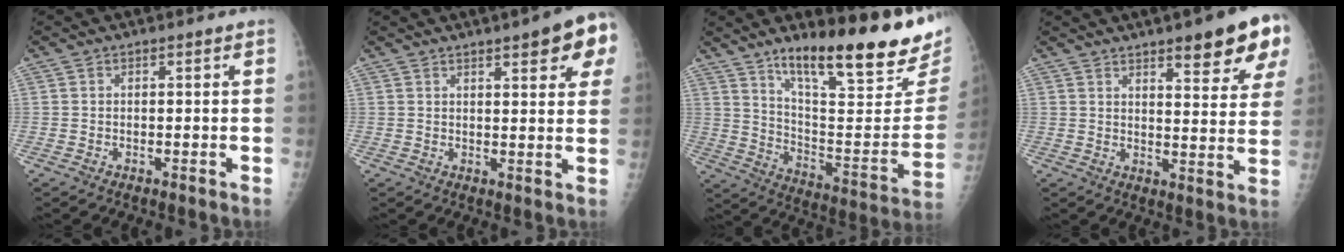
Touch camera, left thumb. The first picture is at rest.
{"total": 9.4, "force": [4.8, 2.5, 7.6], "torque": [-0.070, -0.011, 0.053]}
{"total": 26.5, "force": [17.8, 5.9, 18.8], "torque": [-0.248, -0.087, 0.278]}
{"total": 13.7, "force": [8.0, 3.4, 10.6], "torque": [-0.108, -0.036, 0.104]}